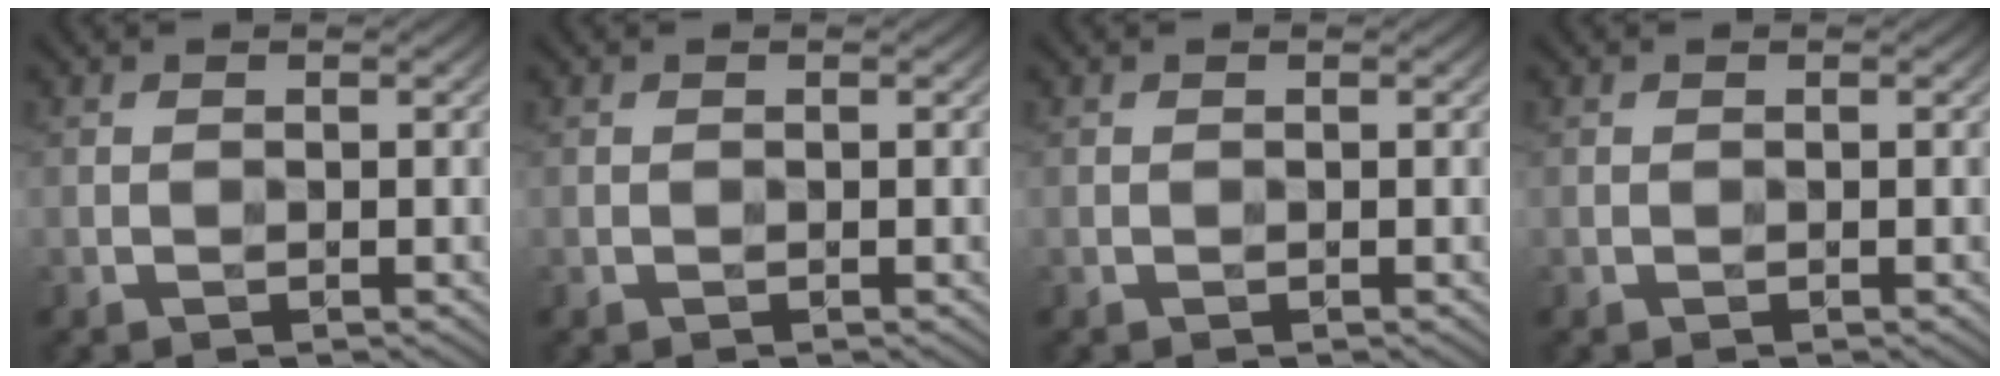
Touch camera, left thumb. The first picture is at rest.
{"total": 0.0}
{"total": 0.0}
{"total": 0.0}